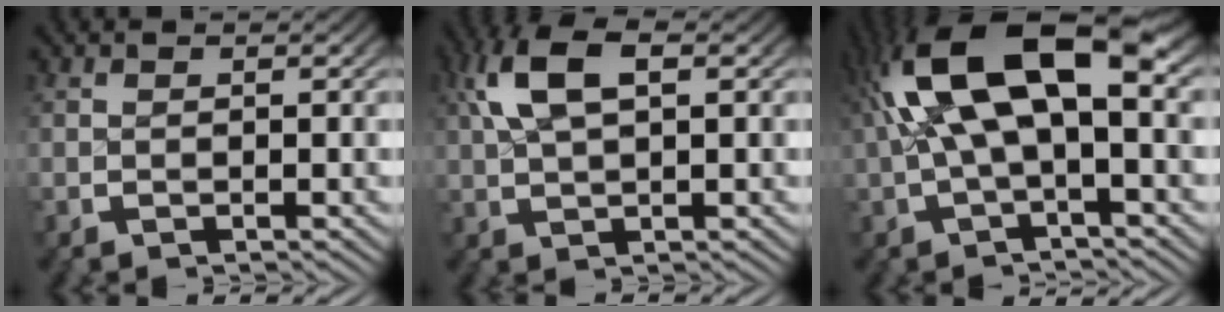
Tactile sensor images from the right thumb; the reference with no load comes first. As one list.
[{"total": 5.5, "force": [2.2, 2.6, 4.3], "torque": [-0.098, 0.003, 0.047]}, {"total": 11.2, "force": [1.8, 5.6, 9.6], "torque": [-0.200, 0.008, 0.031]}]